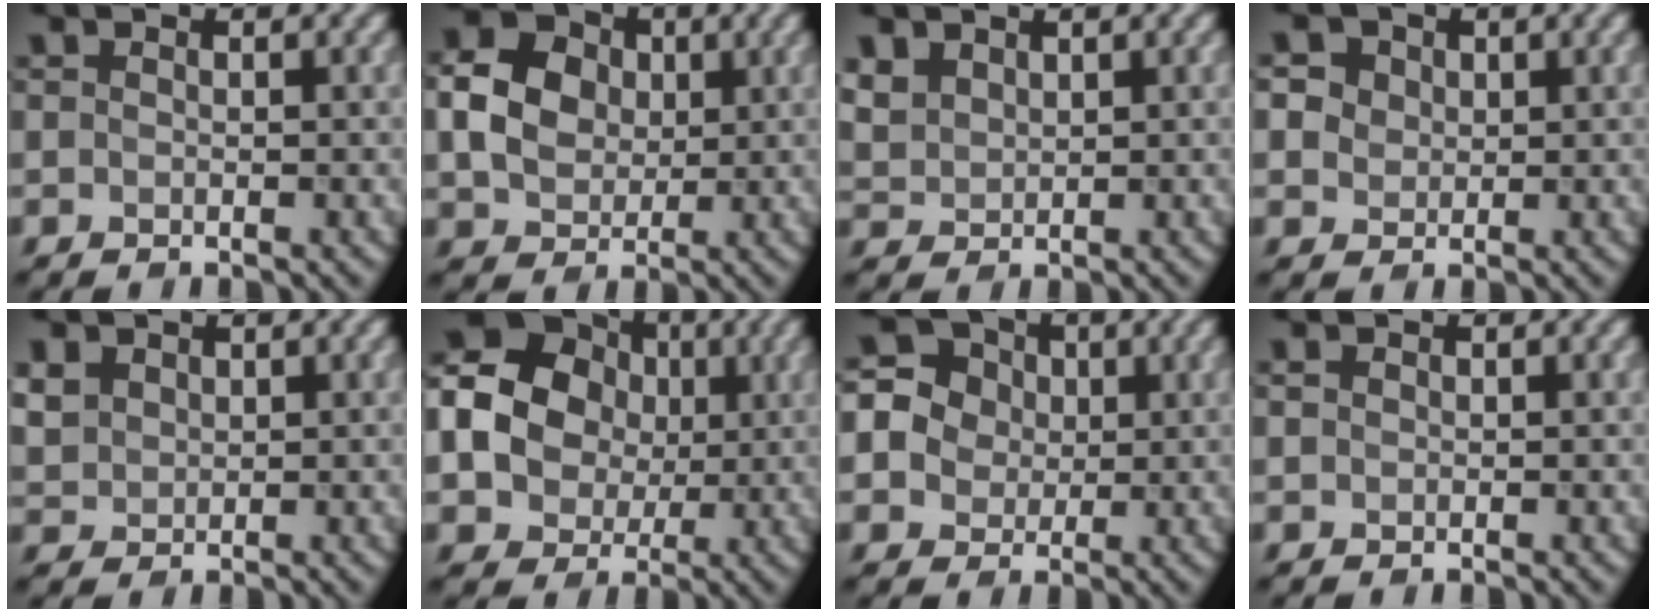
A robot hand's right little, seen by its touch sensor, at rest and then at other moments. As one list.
[{"total": 5.2, "force": [0.2, 4.4, 2.7], "torque": [-0.063, 0.010, 0.001]}, {"total": 2.5, "force": [1.3, 1.8, 1.2], "torque": [-0.040, 0.000, 0.039]}, {"total": 6.7, "force": [3.2, 5.1, 3.0], "torque": [-0.063, 0.022, 0.043]}, {"total": 2.5, "force": [0.8, 2.1, 1.0], "torque": [-0.039, 0.004, 0.027]}, {"total": 17.2, "force": [2.1, 15.3, 7.6], "torque": [-0.175, 0.038, 0.003]}, {"total": 8.7, "force": [1.8, 7.8, 3.3], "torque": [-0.094, 0.040, 0.029]}, {"total": 0.6, "force": [-0.2, 0.5, 0.1], "torque": [0.001, 0.003, -0.005]}]